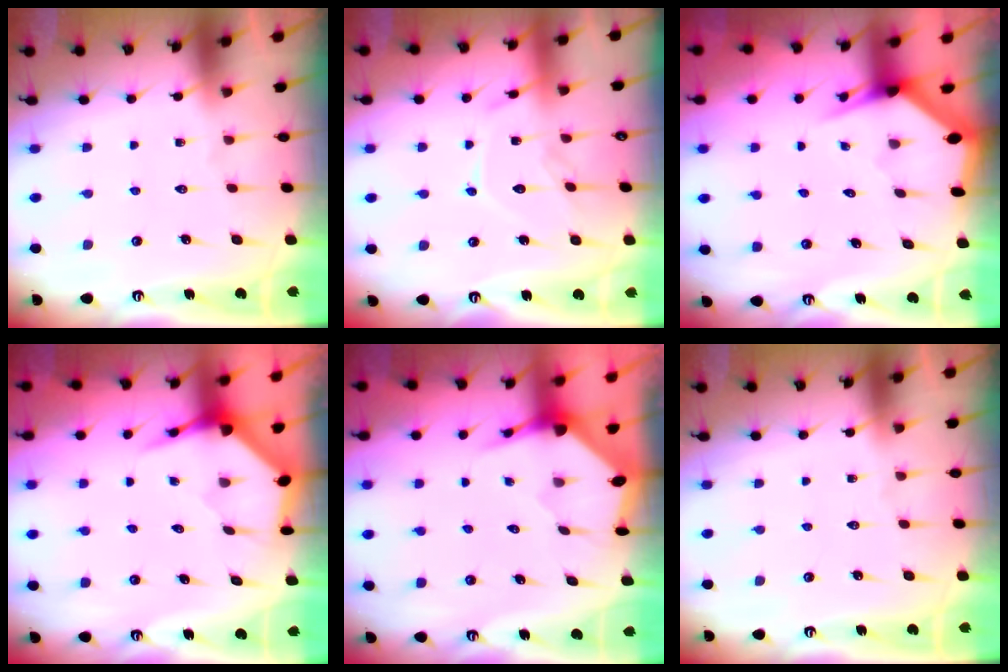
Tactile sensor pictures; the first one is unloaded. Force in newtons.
{"total": 11.5, "press": 11.4, "slide": 0.3}
{"total": 3.1, "press": 3.1, "slide": 0.4}
{"total": 4.0, "press": 4.0, "slide": 0.4}
{"total": 3.5, "press": 3.4, "slide": 0.5}
{"total": 0.0}